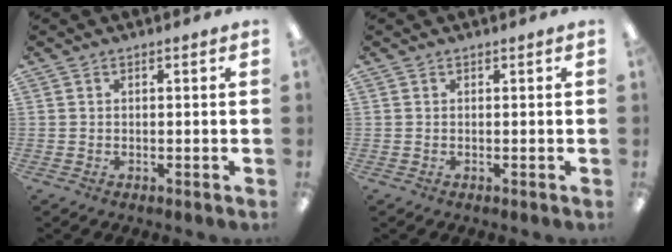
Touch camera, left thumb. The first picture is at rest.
{"total": 0.0}